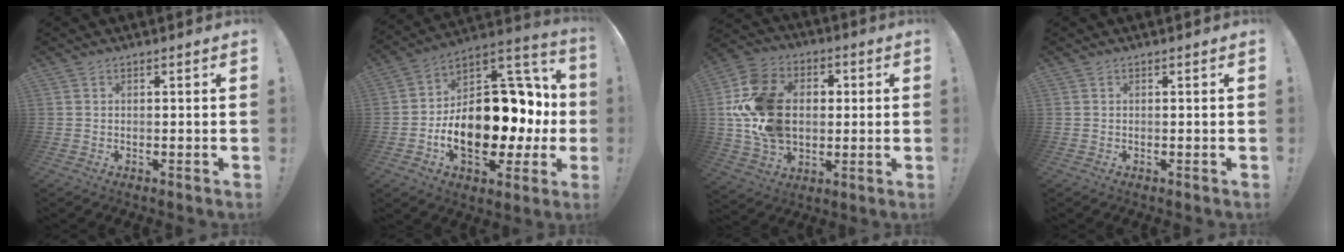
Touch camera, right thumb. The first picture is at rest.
{"total": 23.1, "force": [-4.5, 13.0, 18.5], "torque": [-0.284, 0.012, -0.056]}
{"total": 20.9, "force": [1.2, 16.2, 13.3], "torque": [-0.233, 0.011, 0.030]}
{"total": 0.0}